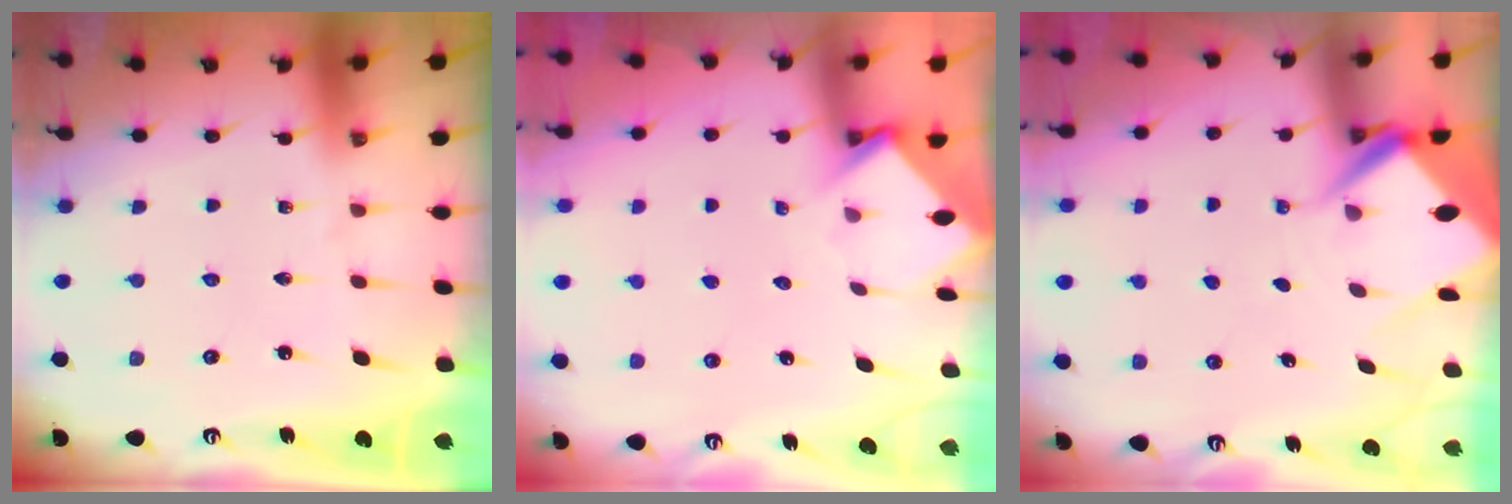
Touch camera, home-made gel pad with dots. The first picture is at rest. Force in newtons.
{"total": 3.3, "press": 3.3, "slide": 0.3}
{"total": 6.7, "press": 6.7, "slide": 0.7}